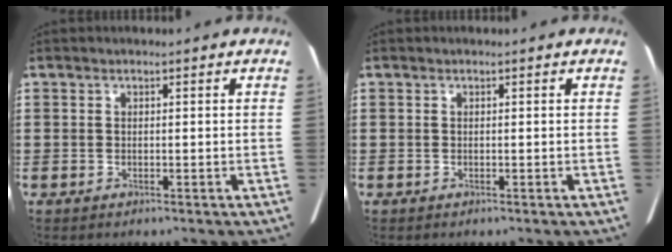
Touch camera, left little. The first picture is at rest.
{"total": 0.0}